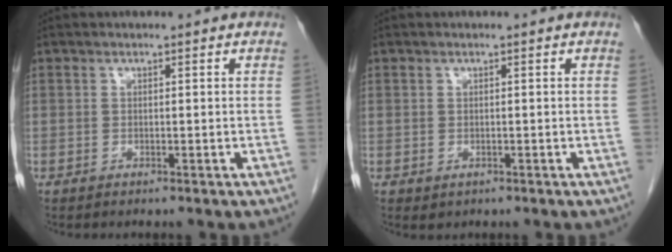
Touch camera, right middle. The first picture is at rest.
{"total": 0.7, "force": [-0.2, 0.6, 0.3], "torque": [-0.006, 0.001, 0.002]}